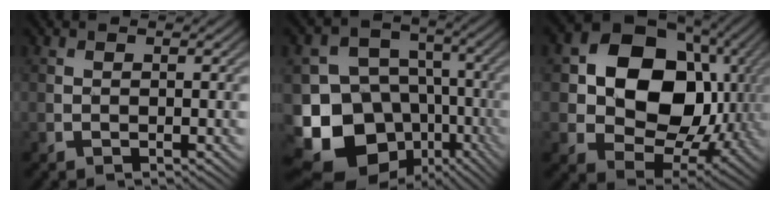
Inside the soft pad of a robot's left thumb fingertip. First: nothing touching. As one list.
[{"total": 16.7, "force": [-6.9, 13.5, 7.1], "torque": [-0.182, -0.030, -0.108]}, {"total": 16.2, "force": [2.2, 12.3, 10.4], "torque": [-0.176, -0.005, 0.039]}]